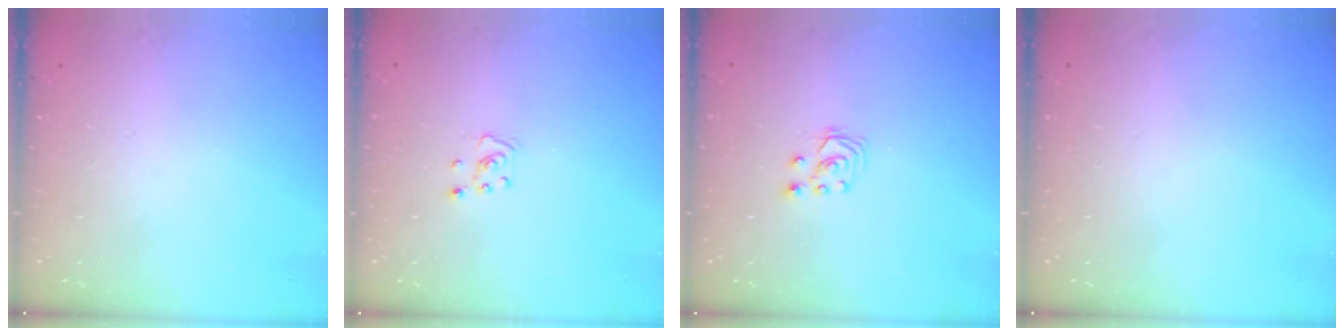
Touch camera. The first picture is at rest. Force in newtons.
{"total": 2.8, "press": 2.8, "slide": 0.3}
{"total": 2.8, "press": 2.7, "slide": 0.7}
{"total": 0.0}